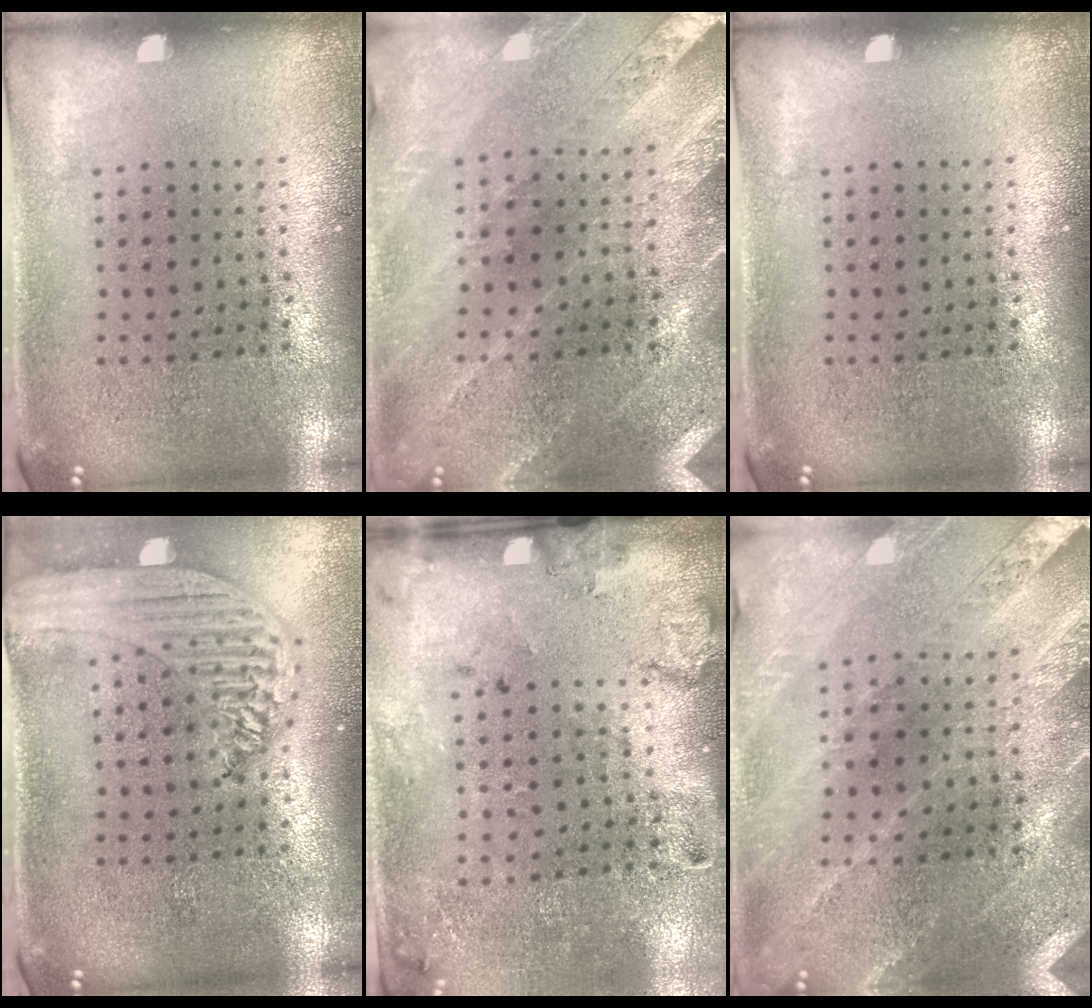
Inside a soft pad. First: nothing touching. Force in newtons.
{"total": 1.3, "press": 1.3, "slide": 0.2}
{"total": 0.0}
{"total": 2.0, "press": 1.9, "slide": 0.7}
{"total": 2.1, "press": 1.4, "slide": 1.6}
{"total": 1.3, "press": 1.3, "slide": 0.2}